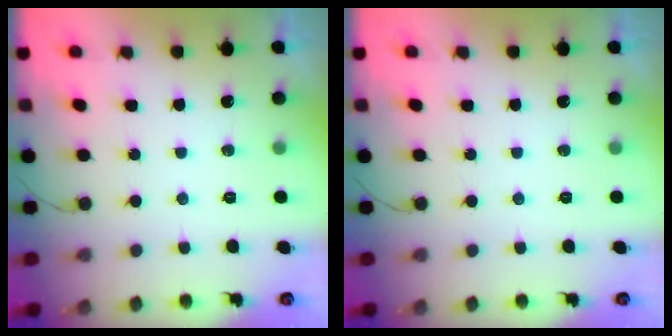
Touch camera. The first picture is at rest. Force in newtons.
{"total": 0.0}